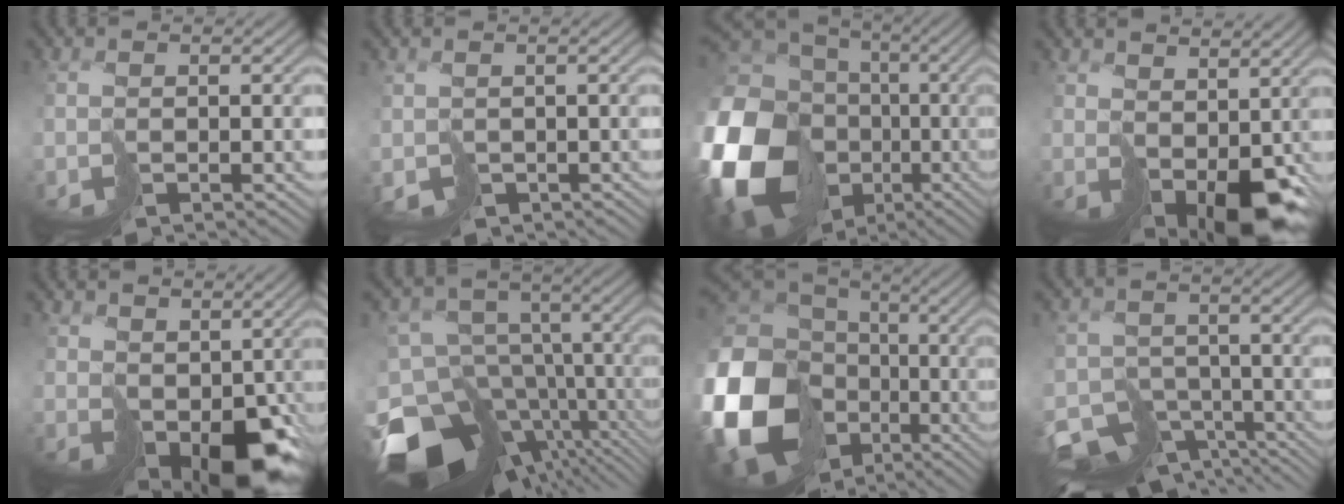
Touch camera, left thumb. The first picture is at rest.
{"total": 1.4, "force": [-0.2, 1.4, 0.1], "torque": [-0.009, -0.013, -0.004]}
{"total": 21.7, "force": [-3.9, 18.8, 10.2], "torque": [-0.284, -0.053, -0.083]}
{"total": 9.3, "force": [1.4, 6.2, 6.8], "torque": [-0.131, -0.037, 0.063]}
{"total": 9.8, "force": [0.3, 6.6, 7.2], "torque": [-0.137, -0.042, 0.037]}
{"total": 16.7, "force": [-9.7, 10.1, 9.1], "torque": [-0.201, -0.018, -0.123]}
{"total": 21.8, "force": [-5.7, 17.8, 11.3], "torque": [-0.314, -0.070, -0.114]}
{"total": 10.6, "force": [-7.7, 6.2, 4.0], "torque": [-0.088, -0.030, -0.105]}